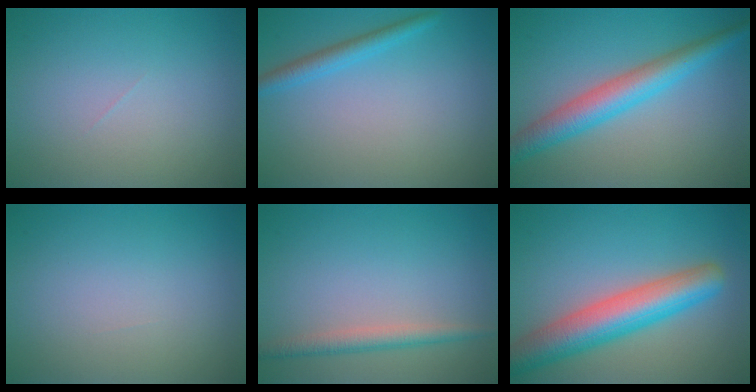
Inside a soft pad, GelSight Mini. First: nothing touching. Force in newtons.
{"total": 2.1, "press": 2.0, "slide": 0.2}
{"total": 5.0, "press": 5.0, "slide": 0.0}
{"total": 0.0}
{"total": 2.2, "press": 2.2, "slide": 0.0}
{"total": 7.4, "press": 7.4, "slide": 0.4}